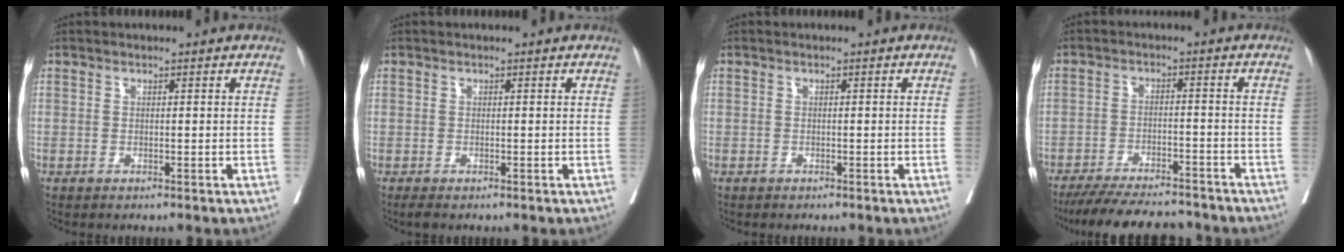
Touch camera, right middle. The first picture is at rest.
{"total": 0.9, "force": [-0.7, 0.3, 0.5], "torque": [-0.014, -0.005, -0.010]}
{"total": 0.0}
{"total": 14.0, "force": [-12.7, 2.5, 5.3], "torque": [-0.089, -0.006, -0.184]}